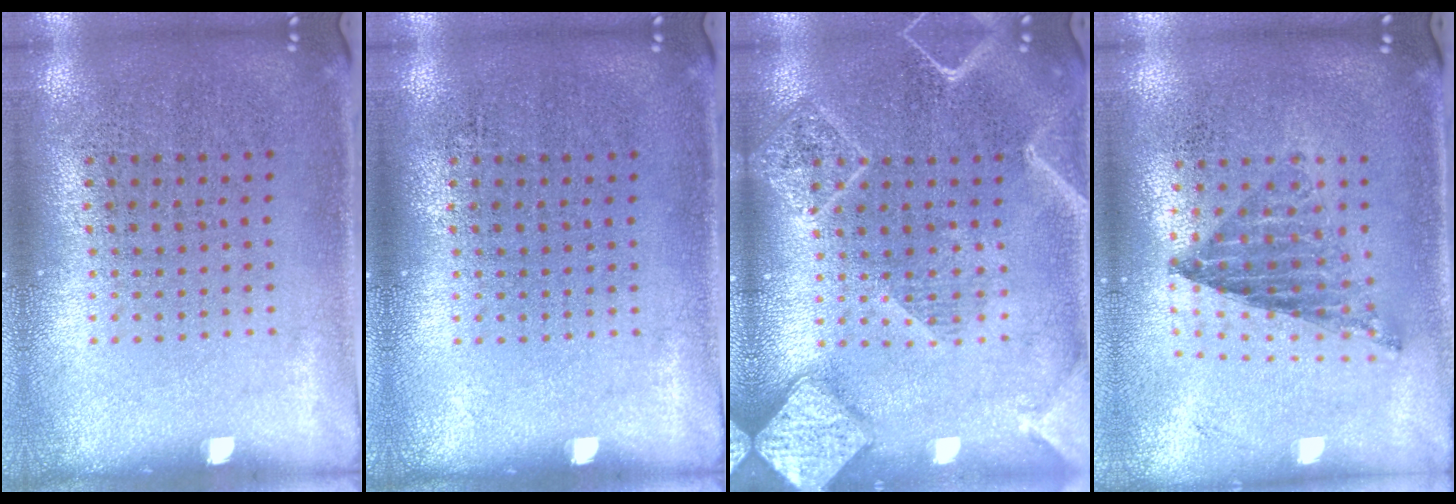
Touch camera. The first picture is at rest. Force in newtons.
{"total": 0.0}
{"total": 2.2, "press": 2.2, "slide": 0.2}
{"total": 0.9, "press": 0.8, "slide": 0.2}